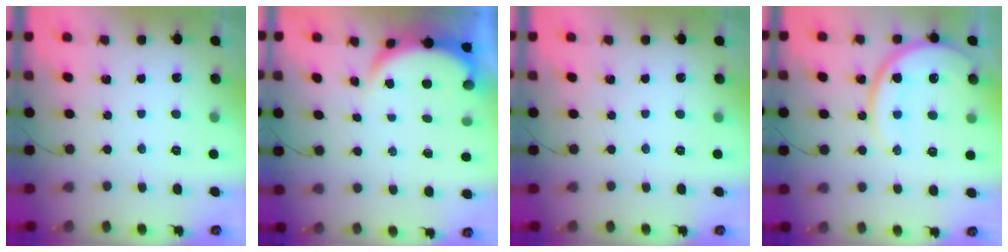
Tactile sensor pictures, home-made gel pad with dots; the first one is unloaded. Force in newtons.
{"total": 4.0, "press": 3.9, "slide": 0.6}
{"total": 0.0}
{"total": 14.0, "press": 13.9, "slide": 1.3}